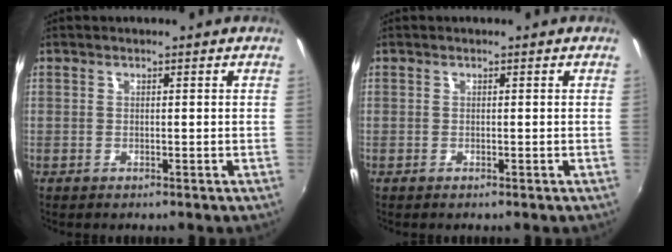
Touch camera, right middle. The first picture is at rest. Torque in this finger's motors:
{"motor_torque": [0.06, -0.32, 0.04, 0.00]}